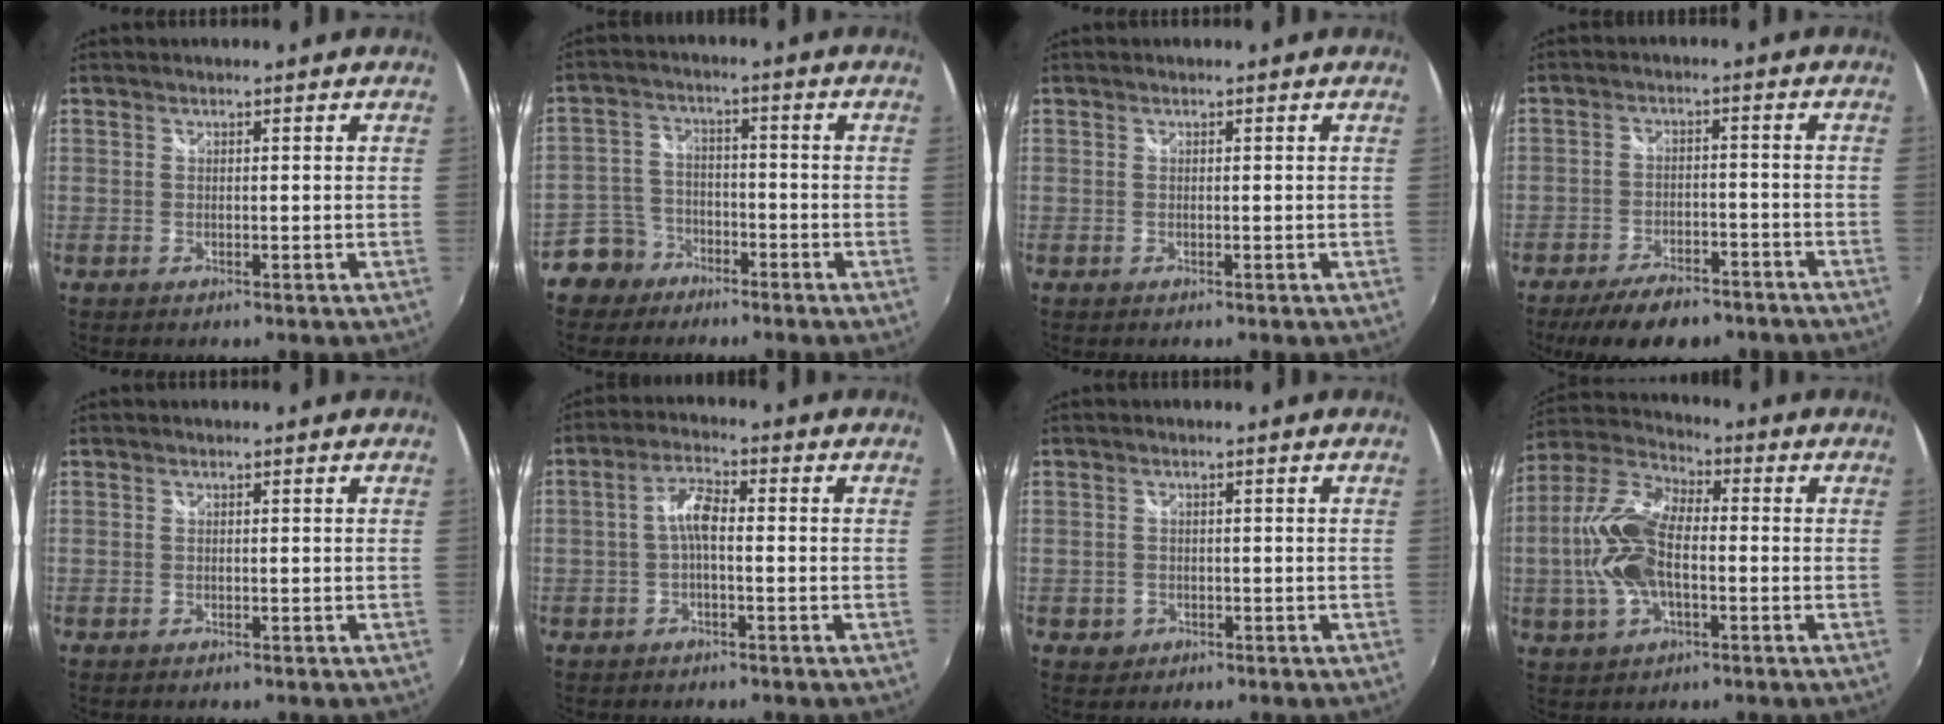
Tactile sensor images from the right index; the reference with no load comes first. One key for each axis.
{"total": 6.6, "fx": -4.7, "fy": 4.6, "fz": 0.6, "tx": -0.025, "ty": 0.020, "tz": -0.089}
{"total": 0.0}
{"total": 13.0, "fx": -10.0, "fy": 5.3, "fz": 6.5, "tx": -0.145, "ty": -0.008, "tz": -0.145}
{"total": 0.0}
{"total": 4.4, "fx": -0.7, "fy": 1.5, "fz": 4.1, "tx": -0.083, "ty": 0.014, "tz": -0.016}
{"total": 2.3, "fx": -0.7, "fy": 2.1, "fz": 0.6, "tx": -0.015, "ty": -0.001, "tz": -0.008}
{"total": 14.2, "fx": -1.9, "fy": 7.4, "fz": 11.9, "tx": -0.260, "ty": 0.013, "tz": -0.039}